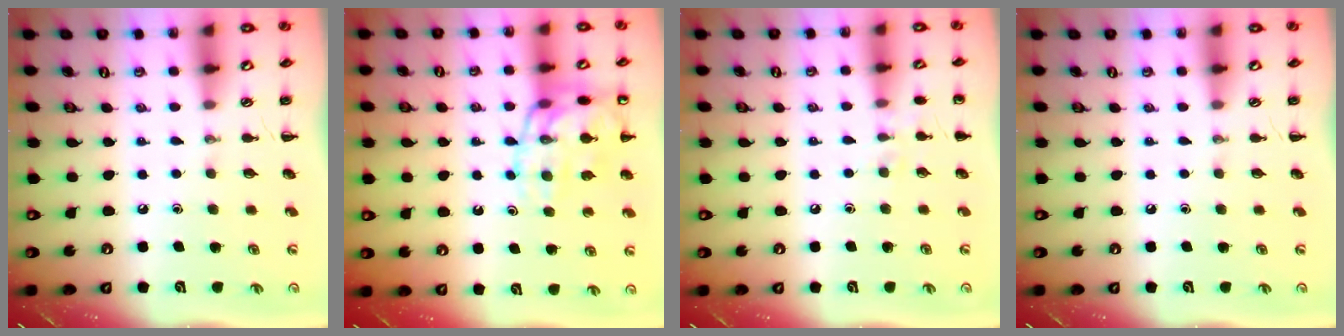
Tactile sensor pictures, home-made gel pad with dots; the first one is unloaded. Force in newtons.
{"total": 15.8, "press": 15.6, "slide": 2.1}
{"total": 5.9, "press": 5.6, "slide": 1.8}
{"total": 0.0}